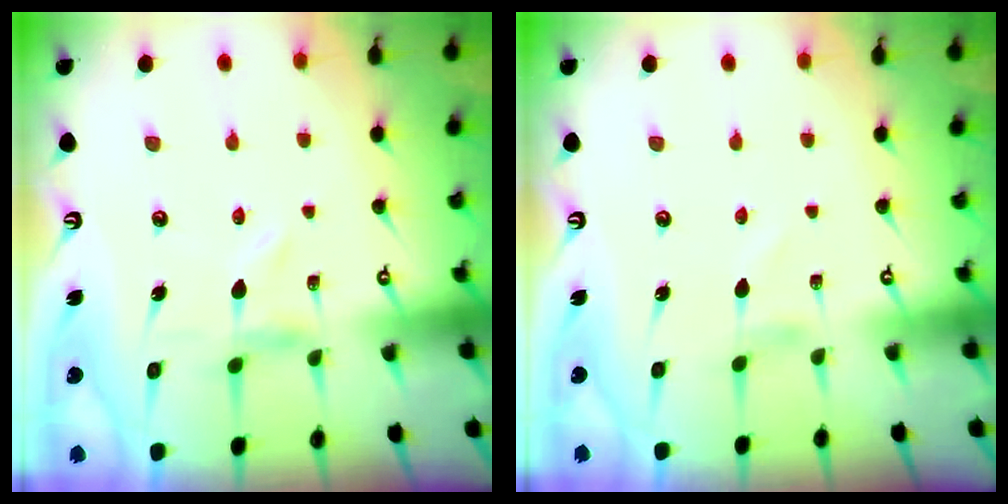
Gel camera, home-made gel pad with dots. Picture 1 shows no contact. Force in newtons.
{"total": 1.3, "press": 1.3, "slide": 0.1}